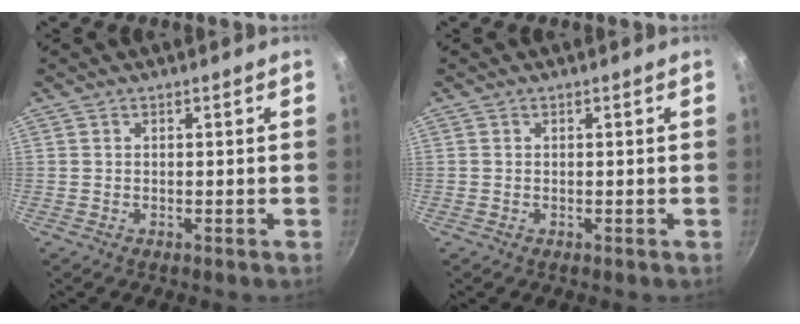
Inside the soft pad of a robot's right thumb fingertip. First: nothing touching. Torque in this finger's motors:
{"motor_torque": [0.24, 0.01, -0.05, 0.51, 0.03]}